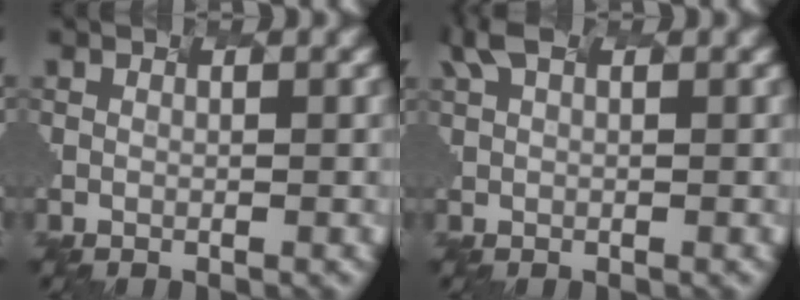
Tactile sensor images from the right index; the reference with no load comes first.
{"total": 1.3, "force": [0.9, -0.1, 0.9], "torque": [-0.032, 0.006, 0.037]}